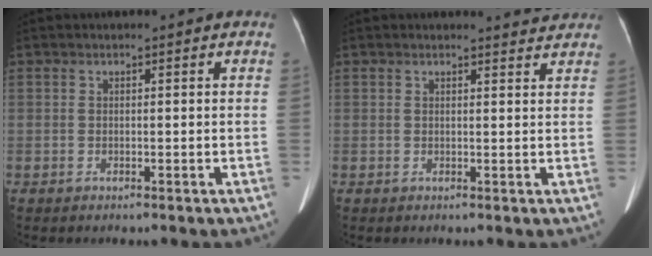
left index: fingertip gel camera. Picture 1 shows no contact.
{"total": 2.2, "force": [2.2, 0.1, -0.2], "torque": [-0.006, -0.007, 0.019]}